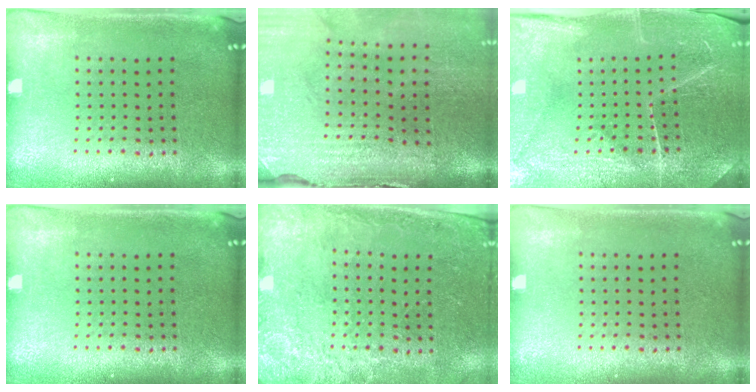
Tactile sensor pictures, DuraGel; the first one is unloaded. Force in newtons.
{"total": 4.6, "press": 3.9, "slide": 2.5}
{"total": 4.0, "press": 3.9, "slide": 1.1}
{"total": 0.0}
{"total": 2.4, "press": 2.4, "slide": 0.6}
{"total": 0.0}